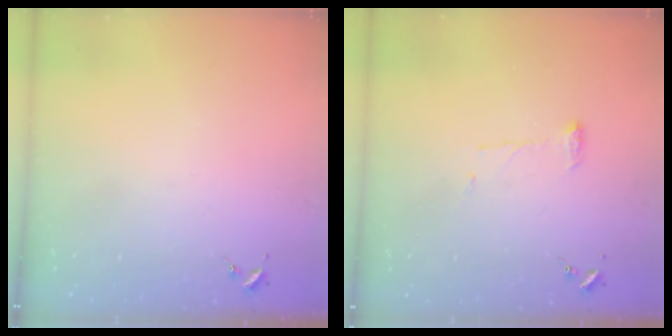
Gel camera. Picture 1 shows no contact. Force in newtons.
{"total": 6.3, "press": 6.3, "slide": 0.6}